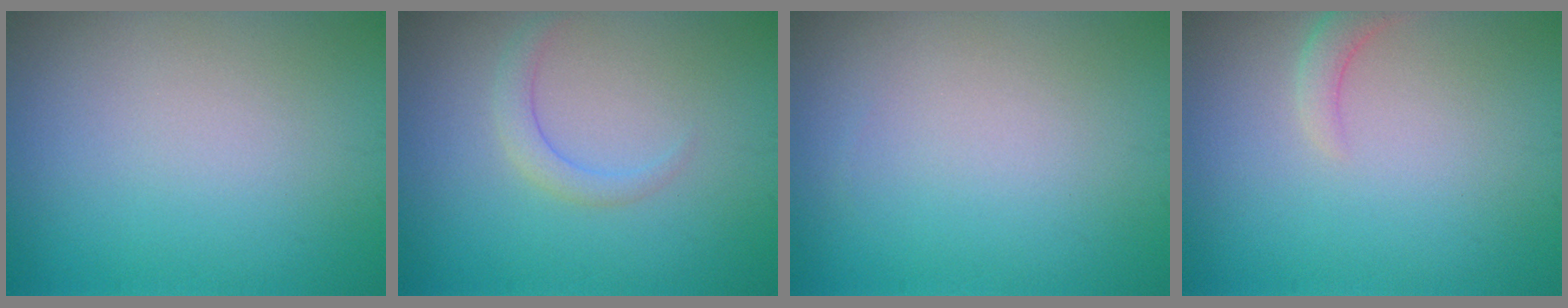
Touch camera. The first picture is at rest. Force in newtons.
{"total": 1.6, "press": 1.6, "slide": 0.1}
{"total": 0.0}
{"total": 1.6, "press": 1.6, "slide": 0.3}